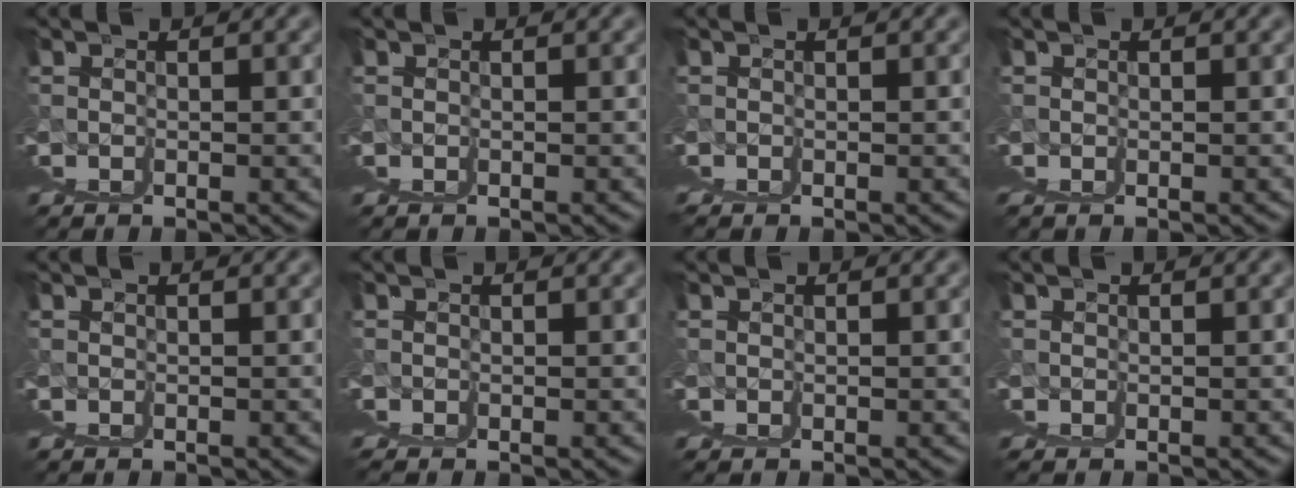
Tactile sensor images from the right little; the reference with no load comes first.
{"total": 0.0}
{"total": 0.7, "force": [0.2, -0.6, -0.2], "torque": [0.005, 0.001, 0.003]}
{"total": 0.6, "force": [0.0, 0.4, 0.4], "torque": [-0.006, 0.004, 0.000]}
{"total": 0.0}
{"total": 0.0}
{"total": 0.5, "force": [-0.1, 0.5, 0.2], "torque": [-0.008, -0.002, -0.001]}
{"total": 0.0}